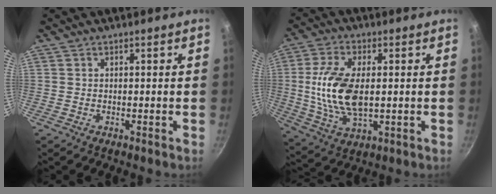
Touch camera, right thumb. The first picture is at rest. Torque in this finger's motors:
{"motor_torque": [0.88, 1.27, 1.72, -0.21, 0.51]}